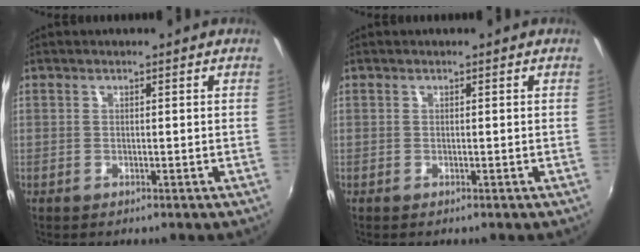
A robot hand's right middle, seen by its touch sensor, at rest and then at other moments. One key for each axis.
{"total": 0.0}